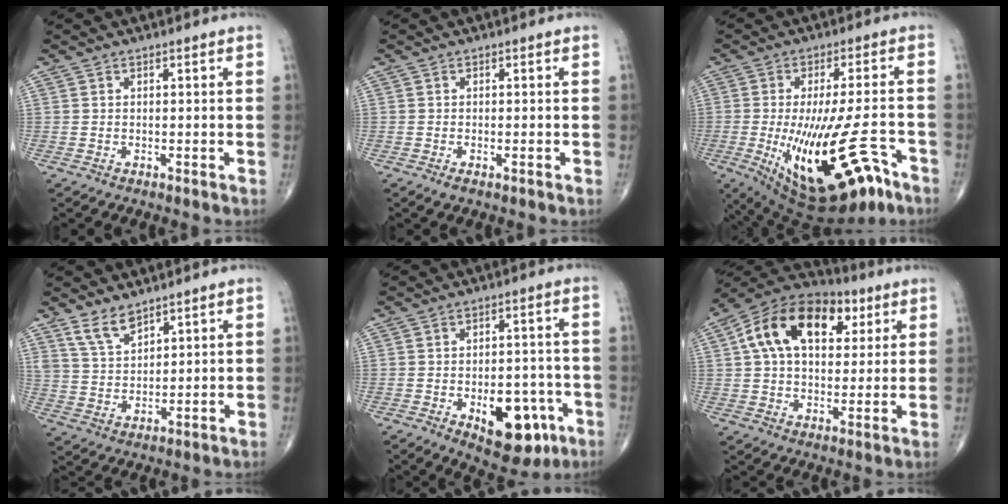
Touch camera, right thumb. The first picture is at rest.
{"total": 1.3, "force": [-0.7, 0.5, 1.0], "torque": [-0.019, 0.000, -0.010]}
{"total": 22.3, "force": [-9.4, 8.3, 18.4], "torque": [-0.282, 0.013, -0.128]}
{"total": 5.8, "force": [4.5, 2.4, 2.9], "torque": [-0.045, -0.026, 0.096]}
{"total": 13.4, "force": [-5.3, 7.1, 10.0], "torque": [-0.101, 0.027, -0.063]}
{"total": 19.3, "force": [6.3, 11.9, 13.7], "torque": [-0.206, 0.013, 0.095]}